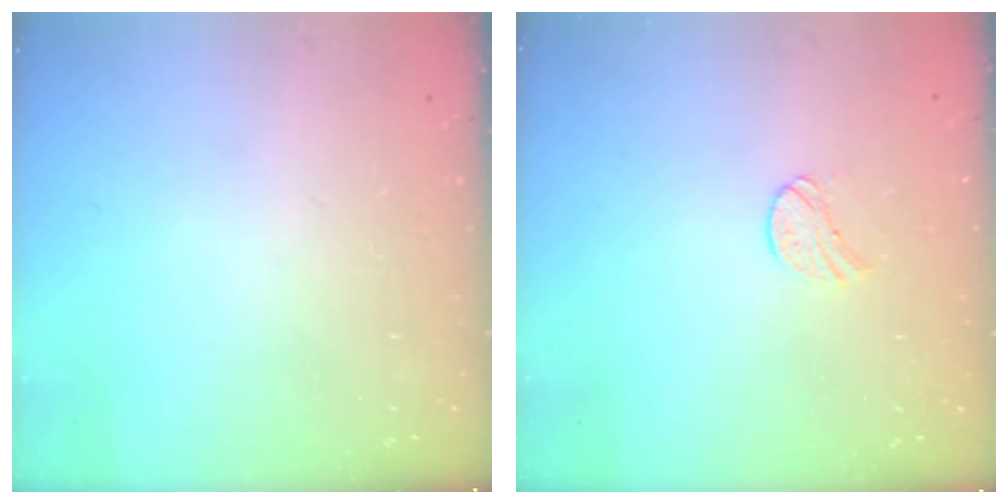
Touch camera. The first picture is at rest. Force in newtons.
{"total": 6.2, "press": 6.1, "slide": 0.5}